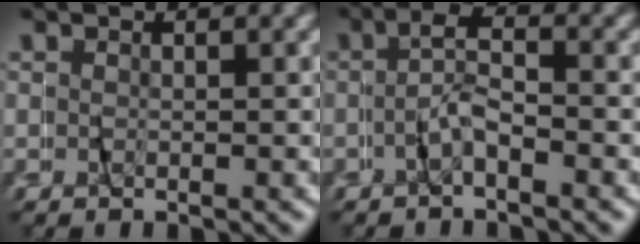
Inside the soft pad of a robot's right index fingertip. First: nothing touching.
{"total": 2.2, "force": [-1.1, 0.6, 1.8], "torque": [-0.028, 0.011, -0.032]}